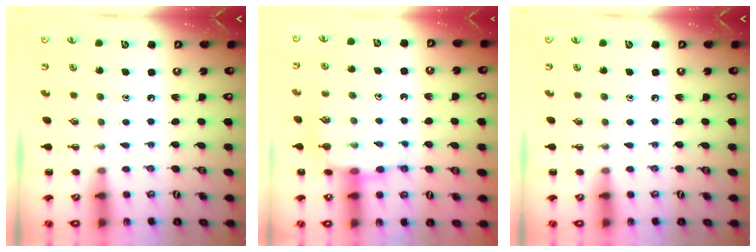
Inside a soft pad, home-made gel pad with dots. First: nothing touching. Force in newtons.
{"total": 7.6, "press": 7.6, "slide": 0.6}
{"total": 0.0}